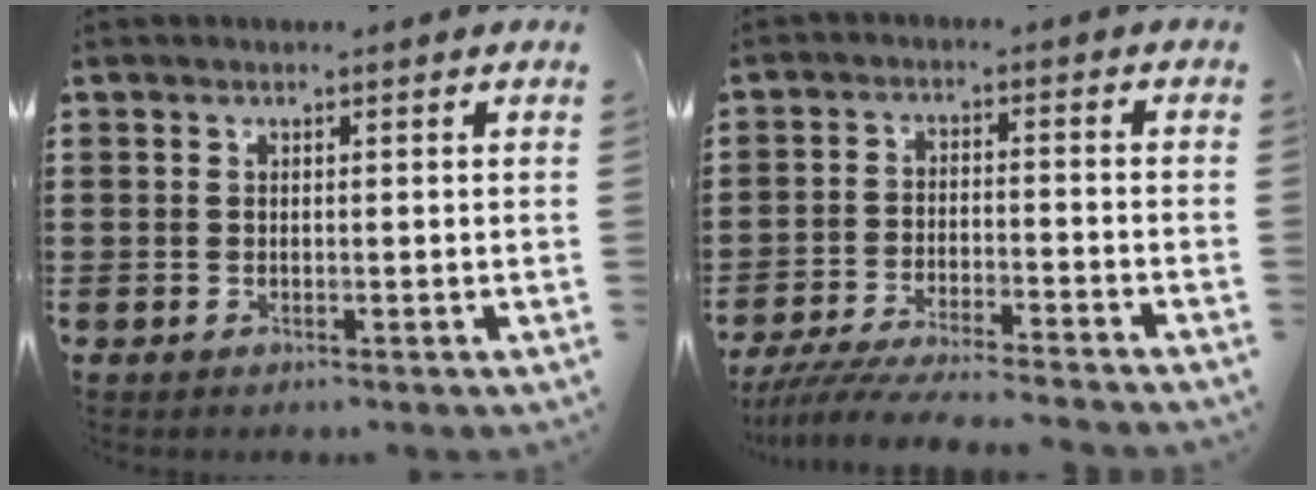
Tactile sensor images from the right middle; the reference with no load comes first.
{"total": 6.0, "force": [-5.8, 0.1, 1.7], "torque": [-0.038, -0.006, -0.113]}